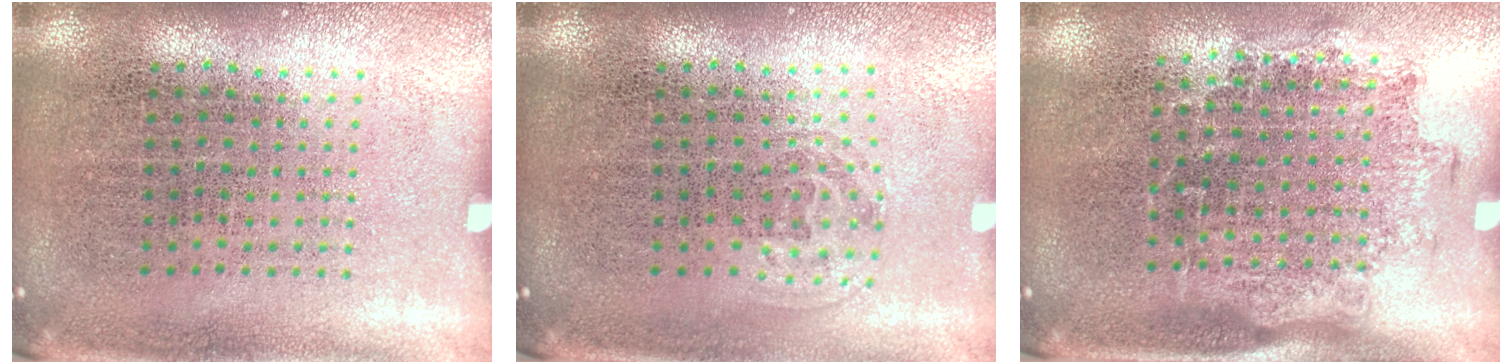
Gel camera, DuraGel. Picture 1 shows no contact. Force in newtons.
{"total": 1.0, "press": 0.6, "slide": 0.7}
{"total": 1.4, "press": 1.1, "slide": 0.8}